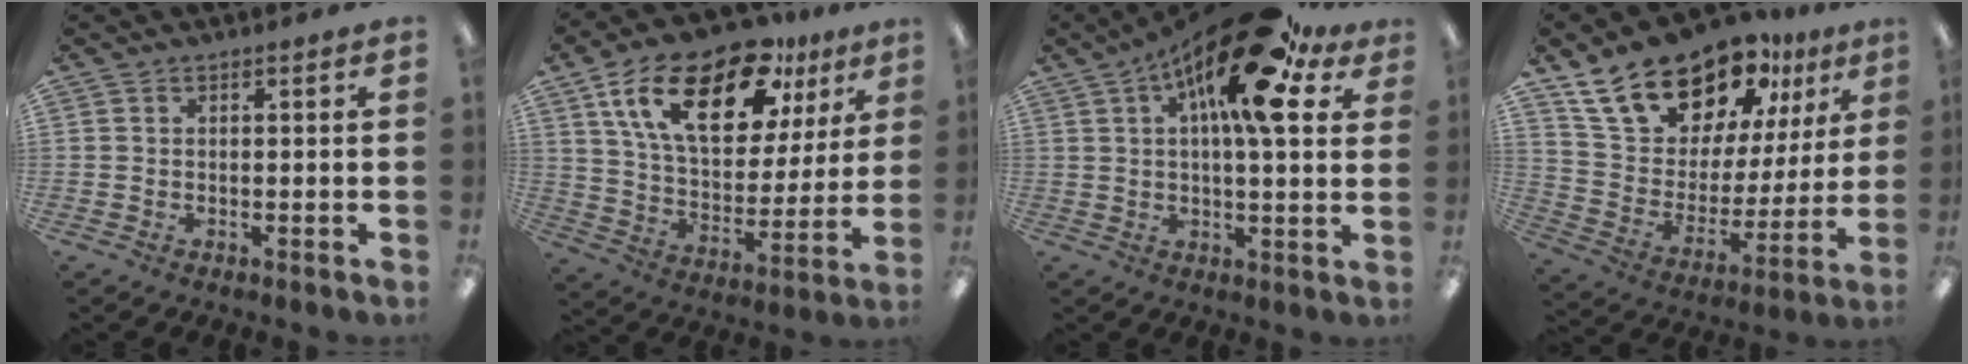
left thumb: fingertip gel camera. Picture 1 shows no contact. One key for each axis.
{"total": 23.3, "fx": 13.2, "fy": 11.3, "fz": 15.5, "tx": -0.277, "ty": -0.053, "tz": 0.227}
{"total": 19.6, "fx": 9.9, "fy": 6.2, "fz": 15.7, "tx": -0.239, "ty": -0.046, "tz": 0.153}
{"total": 22.0, "fx": 16.1, "fy": 11.1, "fz": 10.0, "tx": -0.181, "ty": -0.095, "tz": 0.291}